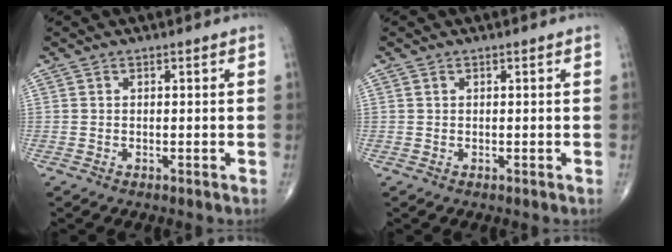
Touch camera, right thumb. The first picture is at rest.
{"total": 0.0}